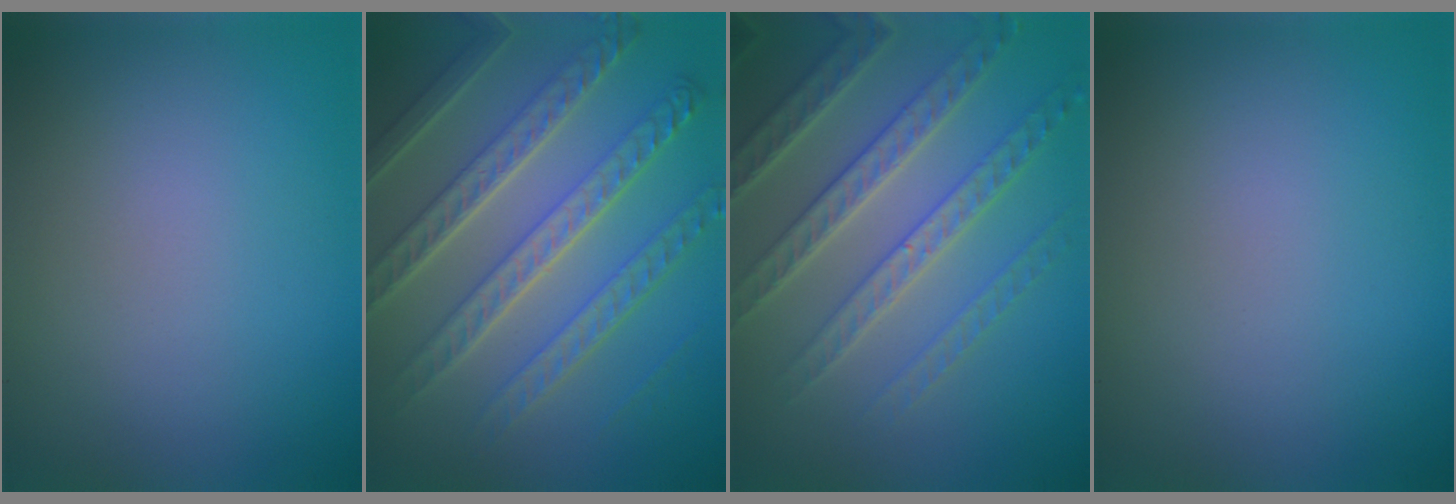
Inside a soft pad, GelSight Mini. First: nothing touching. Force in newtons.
{"total": 8.3, "press": 6.1, "slide": 5.5}
{"total": 6.2, "press": 5.0, "slide": 3.8}
{"total": 0.0}